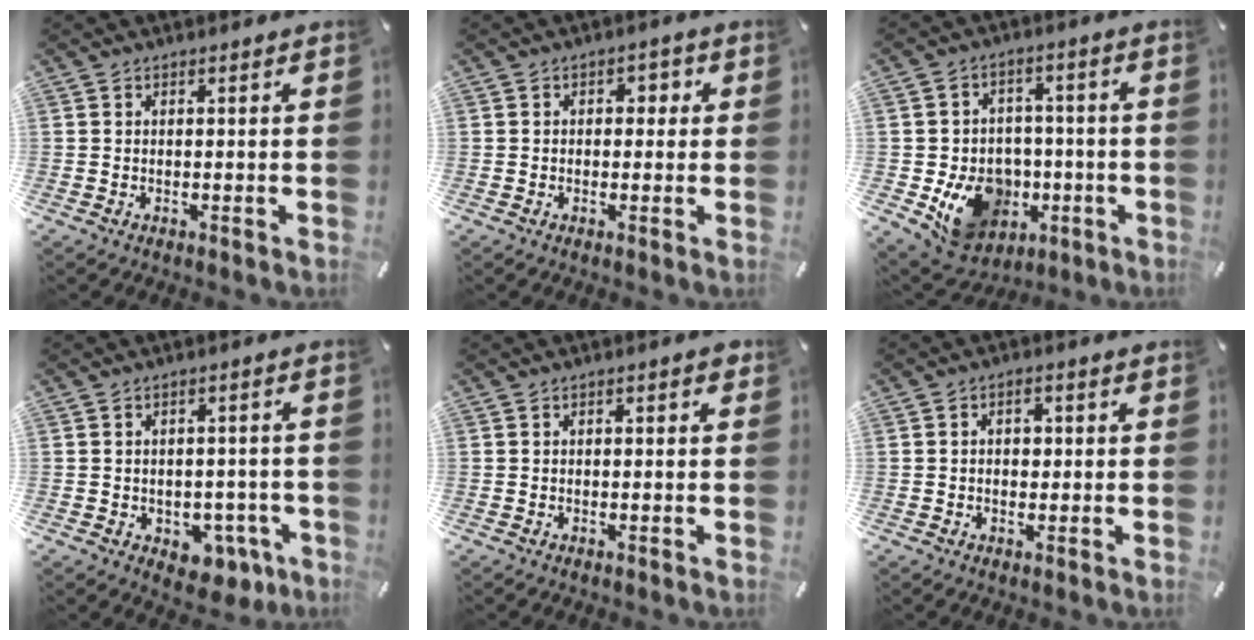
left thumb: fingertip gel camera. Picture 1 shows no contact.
{"total": 2.4, "force": [-0.3, 1.8, 1.6], "torque": [-0.016, 0.007, -0.015]}
{"total": 14.3, "force": [-4.4, 12.1, 6.2], "torque": [-0.093, 0.030, -0.060]}
{"total": 5.3, "force": [-1.7, 4.2, 2.8], "torque": [-0.026, 0.008, -0.030]}
{"total": 1.5, "force": [0.0, 0.7, 1.3], "torque": [-0.023, 0.004, -0.002]}
{"total": 3.4, "force": [0.0, 2.5, 2.4], "torque": [-0.031, 0.002, -0.007]}